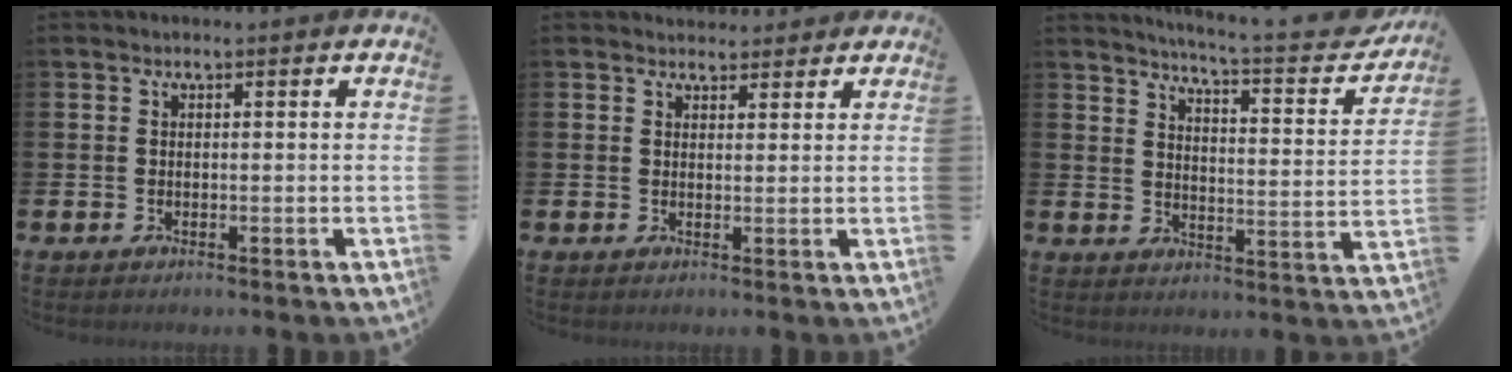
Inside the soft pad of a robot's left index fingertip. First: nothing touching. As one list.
[{"total": 2.7, "force": [2.5, 1.0, -0.1], "torque": [0.006, -0.010, 0.046]}, {"total": 5.1, "force": [4.7, -0.1, 2.0], "torque": [-0.043, -0.048, 0.068]}]